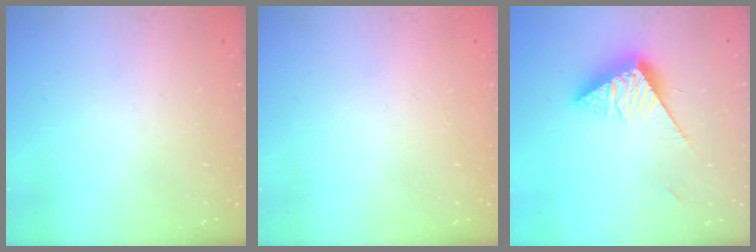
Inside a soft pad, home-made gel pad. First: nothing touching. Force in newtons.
{"total": 0.0}
{"total": 11.3, "press": 11.3, "slide": 0.3}